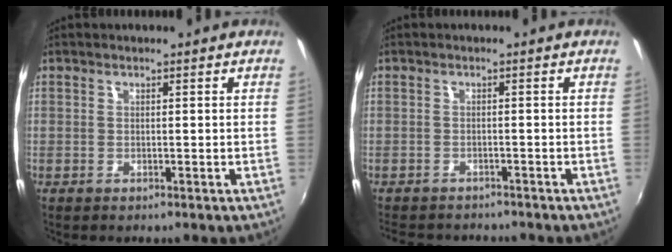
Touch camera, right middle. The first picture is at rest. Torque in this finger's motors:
{"motor_torque": [0.69, -0.70, 0.08, 0.02]}